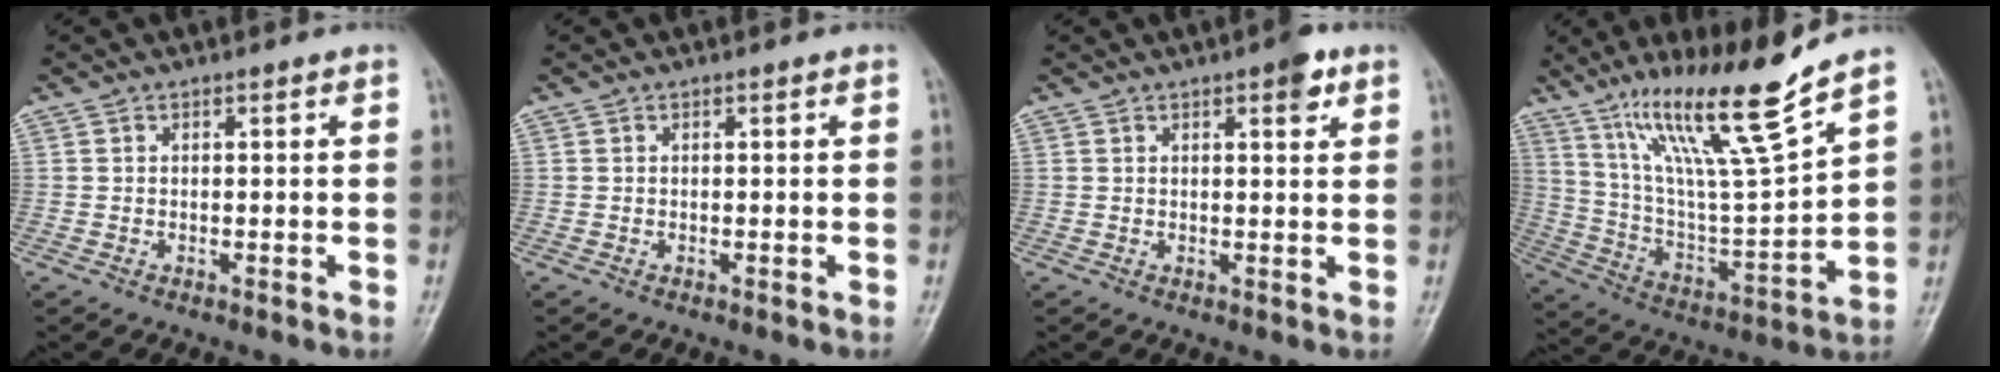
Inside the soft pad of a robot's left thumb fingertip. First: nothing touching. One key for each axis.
{"total": 0.0}
{"total": 3.6, "fx": 2.0, "fy": 1.2, "fz": 2.7, "tx": -0.028, "ty": -0.006, "tz": 0.023}
{"total": 19.2, "fx": 13.0, "fy": 1.3, "fz": 14.1, "tx": -0.226, "ty": -0.068, "tz": 0.237}